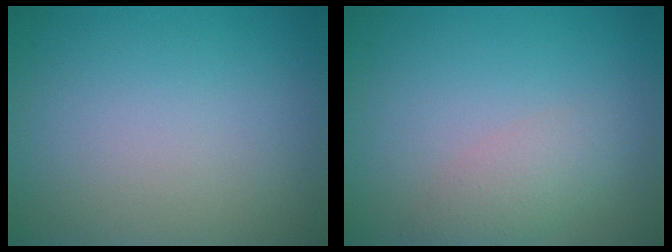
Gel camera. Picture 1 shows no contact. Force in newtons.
{"total": 2.4, "press": 2.4, "slide": 0.2}